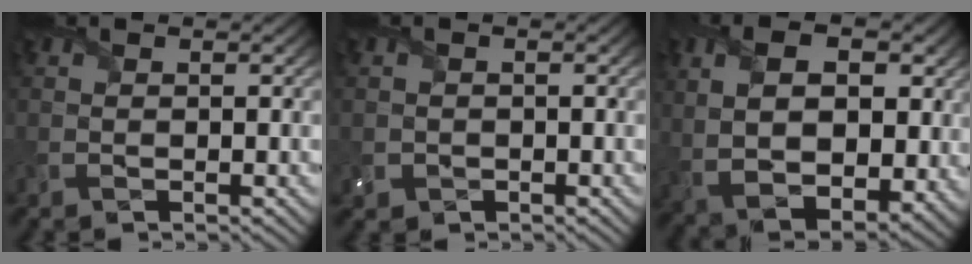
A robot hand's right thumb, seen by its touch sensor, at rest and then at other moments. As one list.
[{"total": 1.4, "force": [-0.5, 1.2, -0.1], "torque": [-0.005, -0.005, -0.013]}, {"total": 12.4, "force": [2.0, 7.5, 9.6], "torque": [-0.192, -0.007, 0.040]}]